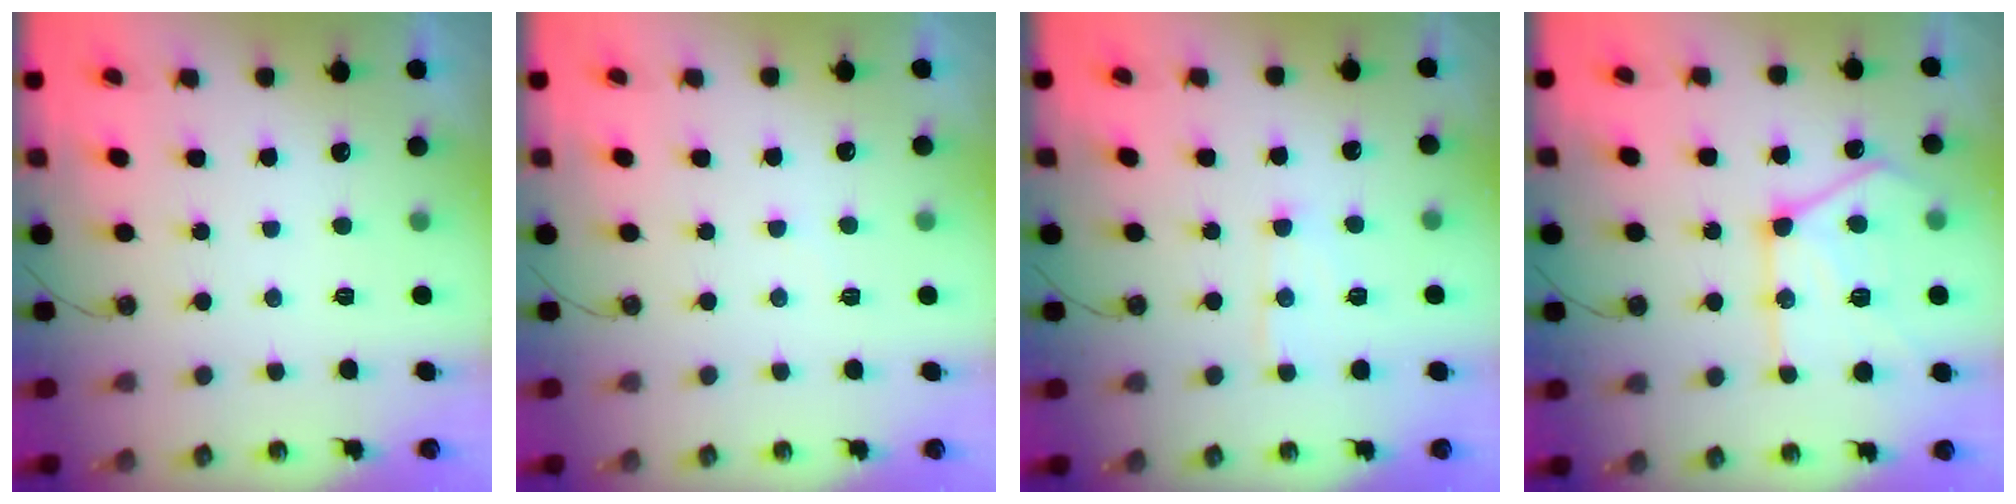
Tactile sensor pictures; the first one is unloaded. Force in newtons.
{"total": 2.0, "press": 2.0, "slide": 0.3}
{"total": 7.3, "press": 7.3, "slide": 0.5}
{"total": 19.6, "press": 19.5, "slide": 2.0}